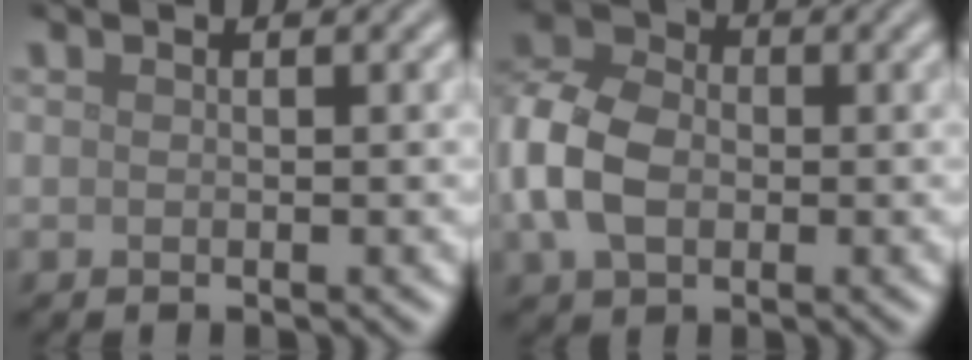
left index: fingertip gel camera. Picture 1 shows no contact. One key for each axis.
{"total": 7.7, "fx": -0.9, "fy": 5.7, "fz": 5.1, "tx": -0.131, "ty": 0.007, "tz": -0.031}